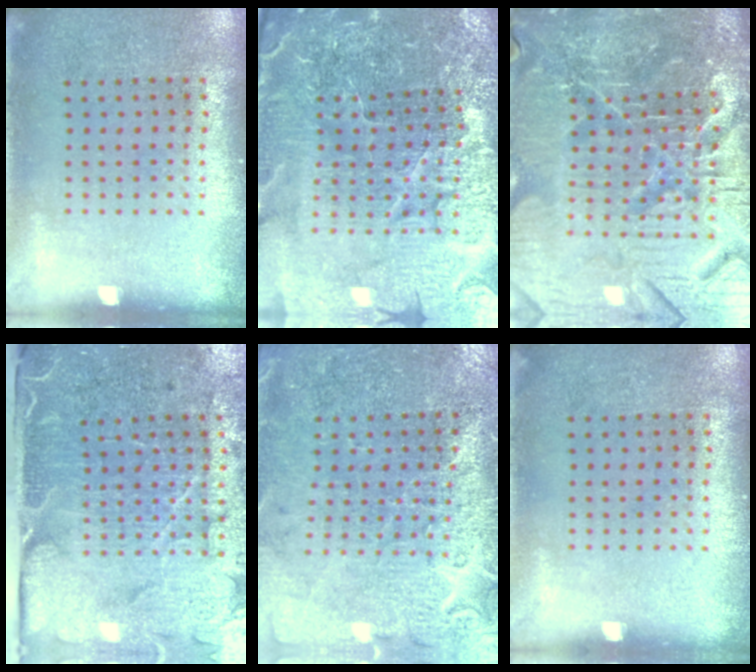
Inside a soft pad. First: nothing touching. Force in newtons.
{"total": 5.4, "press": 5.1, "slide": 1.8}
{"total": 6.9, "press": 6.2, "slide": 3.0}
{"total": 4.9, "press": 4.0, "slide": 3.0}
{"total": 3.2, "press": 3.1, "slide": 0.7}
{"total": 0.0}